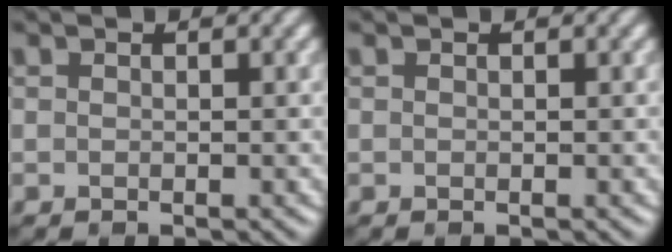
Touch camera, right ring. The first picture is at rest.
{"total": 0.0}